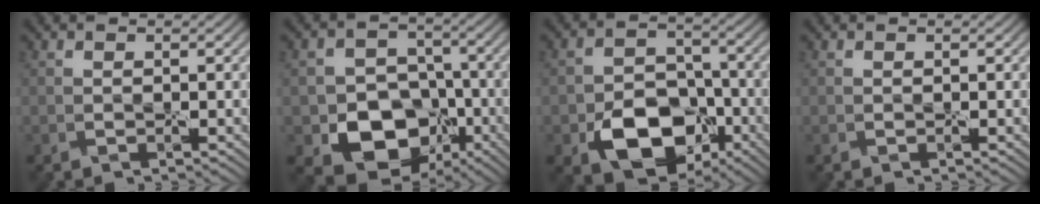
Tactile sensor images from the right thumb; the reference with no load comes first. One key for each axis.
{"total": 10.5, "fx": -4.8, "fy": 7.9, "fz": 5.0, "tx": -0.077, "ty": -0.025, "tz": -0.091}
{"total": 9.4, "fx": -4.6, "fy": 6.3, "fz": 5.2, "tx": -0.089, "ty": -0.009, "tz": -0.082}
{"total": 0.0}